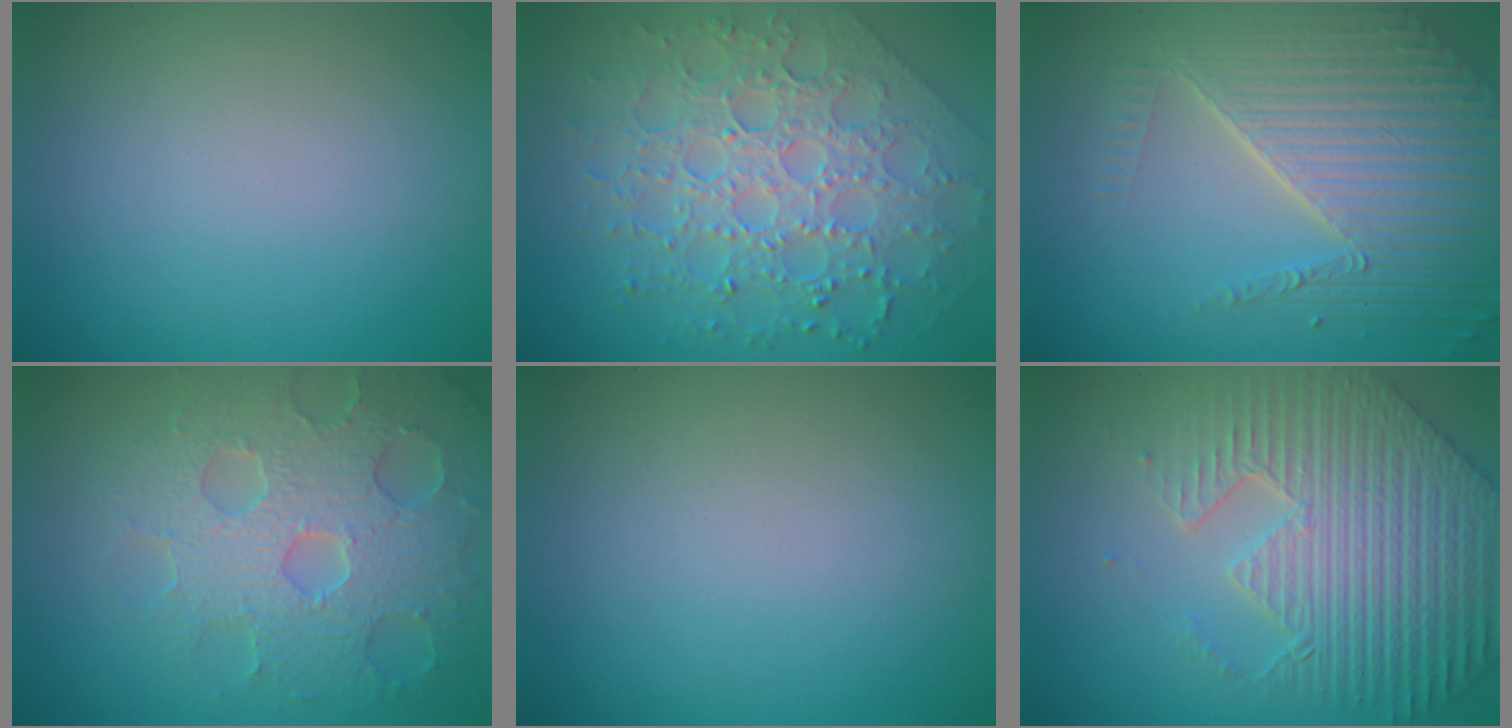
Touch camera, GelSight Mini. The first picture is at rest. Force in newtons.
{"total": 8.5, "press": 6.1, "slide": 5.9}
{"total": 8.0, "press": 5.5, "slide": 5.9}
{"total": 7.0, "press": 5.5, "slide": 4.3}
{"total": 0.0}
{"total": 9.0, "press": 6.4, "slide": 6.3}